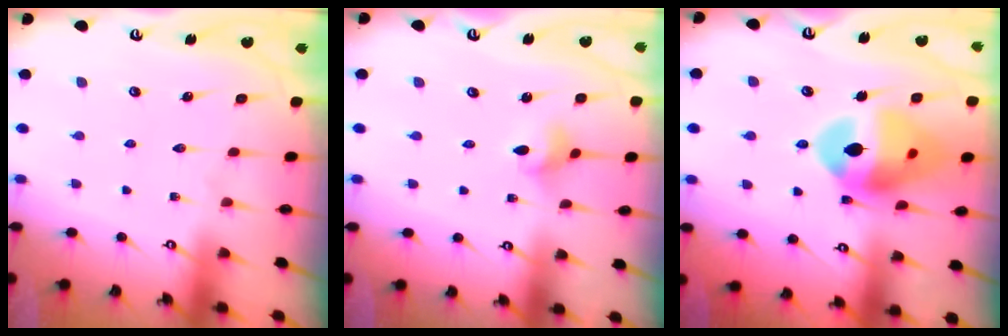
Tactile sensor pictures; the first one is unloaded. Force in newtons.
{"total": 2.9, "press": 2.9, "slide": 0.5}
{"total": 16.1, "press": 15.1, "slide": 5.5}